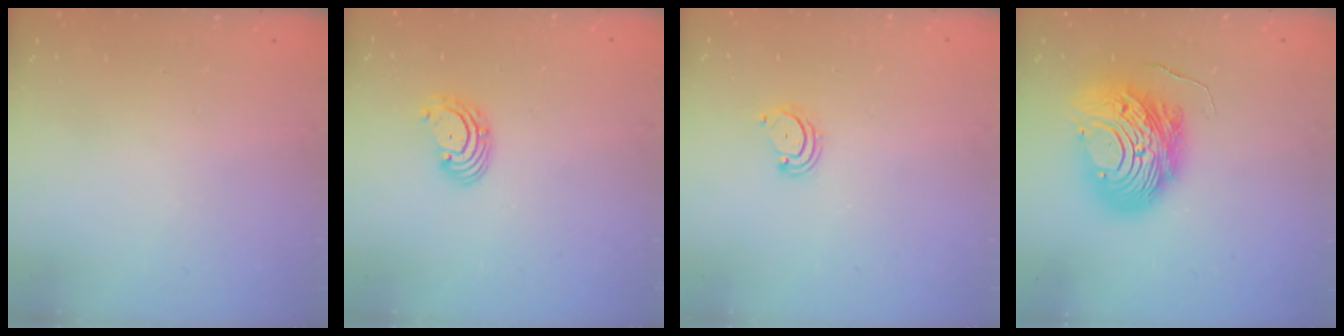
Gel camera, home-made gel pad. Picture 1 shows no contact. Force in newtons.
{"total": 2.7, "press": 2.7, "slide": 0.1}
{"total": 2.8, "press": 2.8, "slide": 0.3}
{"total": 14.9, "press": 14.8, "slide": 1.4}